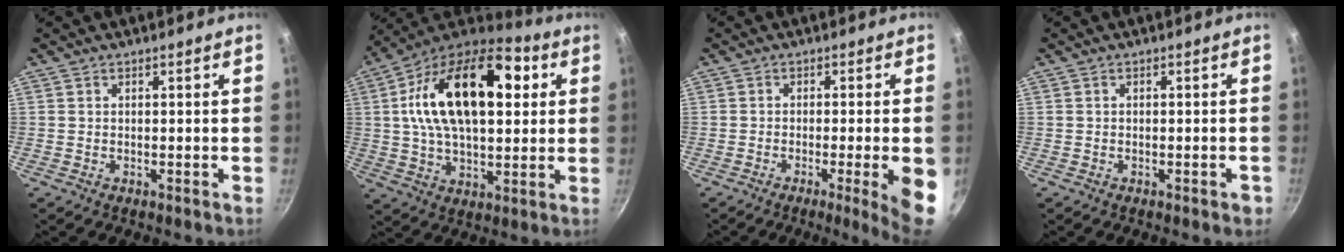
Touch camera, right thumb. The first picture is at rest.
{"total": 25.3, "force": [6.0, 13.9, 20.3], "torque": [-0.333, 0.010, 0.084]}
{"total": 9.1, "force": [-2.6, 0.6, 8.7], "torque": [-0.107, 0.004, -0.030]}
{"total": 1.4, "force": [-0.7, 0.3, 1.2], "torque": [-0.015, 0.006, -0.005]}